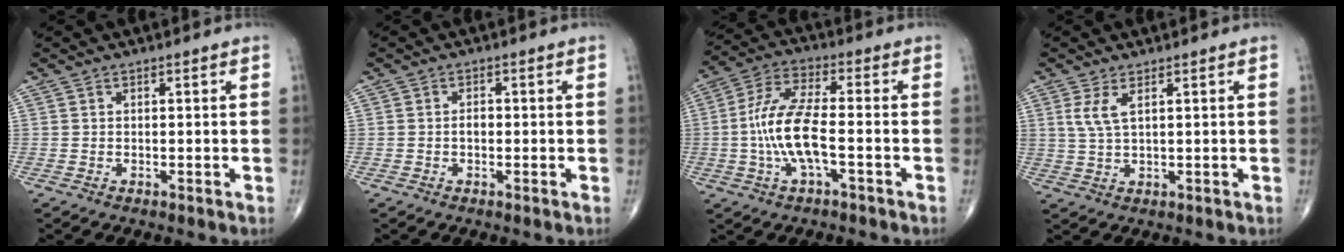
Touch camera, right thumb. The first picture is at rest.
{"total": 1.5, "force": [-0.3, 1.0, 1.0], "torque": [-0.012, 0.003, -0.007]}
{"total": 11.6, "force": [-2.2, 3.9, 10.7], "torque": [-0.233, 0.031, -0.044]}
{"total": 3.9, "force": [1.6, 1.4, 3.3], "torque": [-0.077, -0.004, 0.040]}